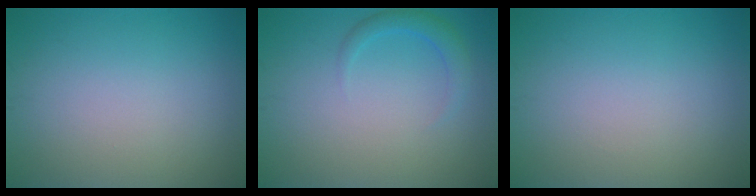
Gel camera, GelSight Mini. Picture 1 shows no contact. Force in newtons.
{"total": 1.8, "press": 1.8, "slide": 0.1}
{"total": 0.0}